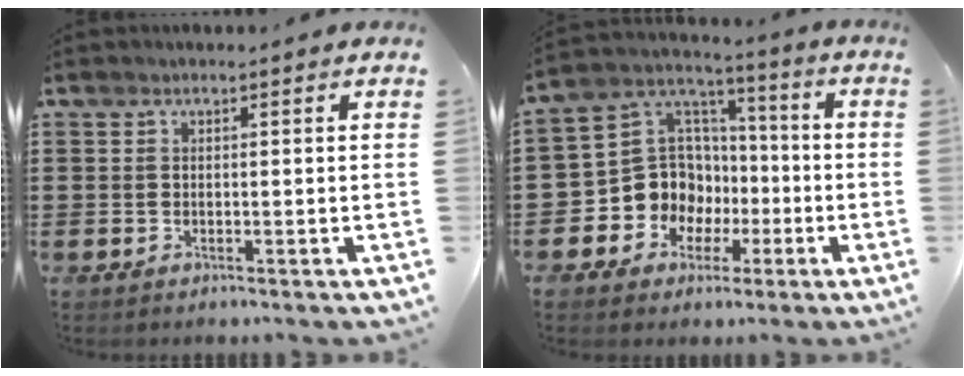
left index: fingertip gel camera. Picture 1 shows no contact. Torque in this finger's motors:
{"motor_torque": [1.44, 0.70, 0.30, 0.10]}